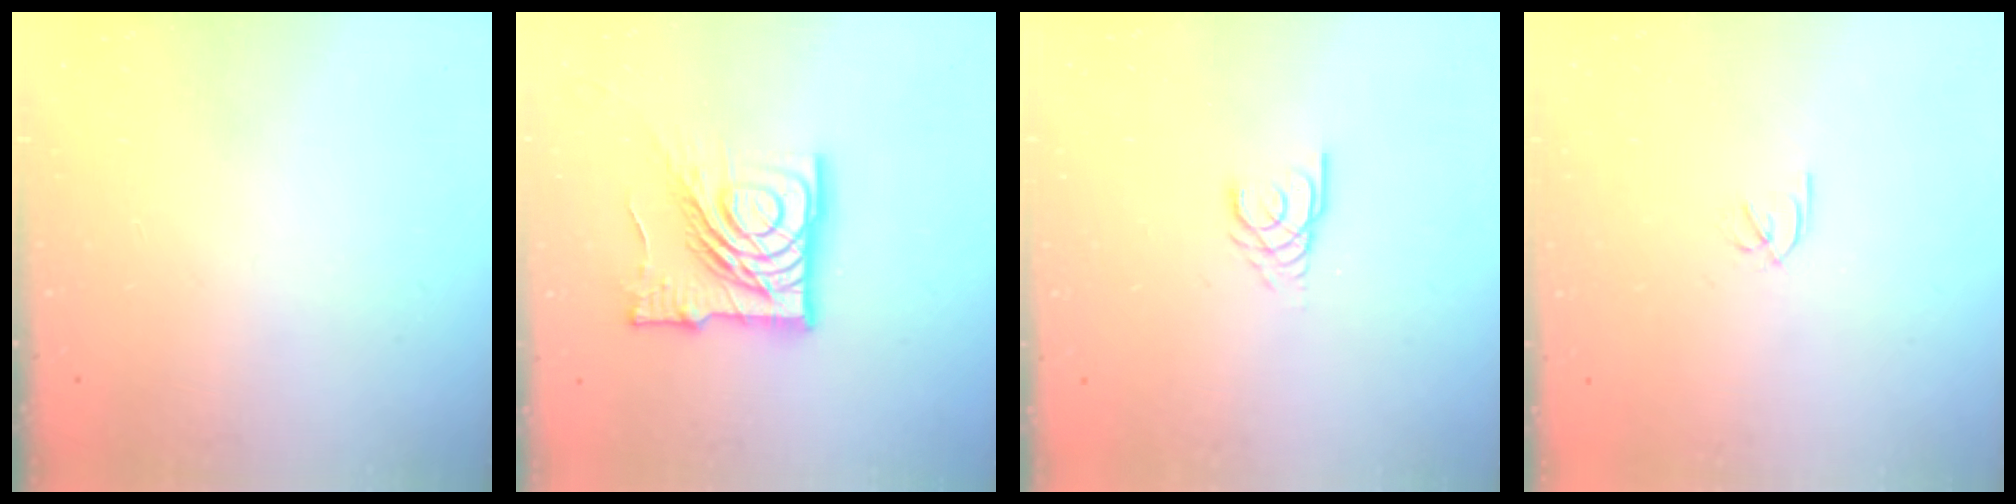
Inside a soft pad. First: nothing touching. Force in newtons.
{"total": 23.5, "press": 23.3, "slide": 2.7}
{"total": 3.0, "press": 3.0, "slide": 0.3}
{"total": 1.8, "press": 1.7, "slide": 0.5}